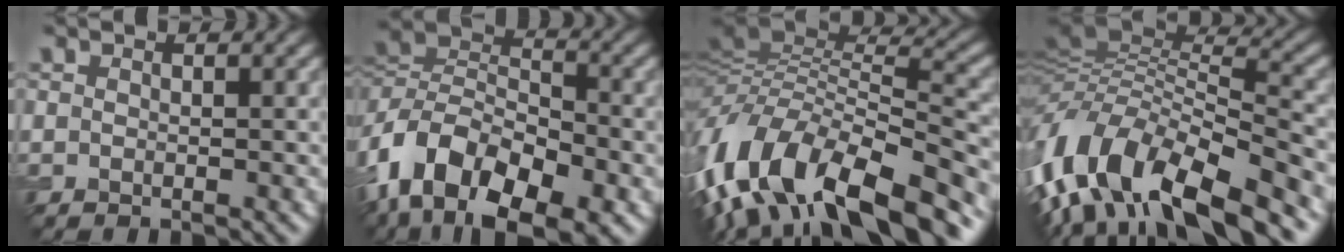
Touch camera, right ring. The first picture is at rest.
{"total": 12.6, "force": [-6.5, 7.4, 8.0], "torque": [-0.152, 0.001, -0.117]}
{"total": 16.0, "force": [-7.5, 6.8, 12.4], "torque": [-0.238, 0.012, -0.127]}
{"total": 14.4, "force": [-6.9, 6.2, 11.0], "torque": [-0.229, 0.017, -0.123]}